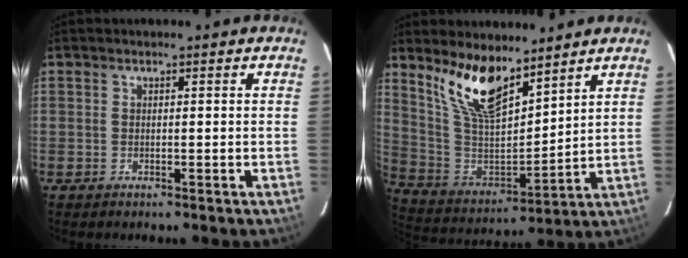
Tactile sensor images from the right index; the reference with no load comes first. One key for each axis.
{"total": 14.6, "fx": 10.4, "fy": 5.2, "fz": 8.9, "tx": -0.177, "ty": -0.003, "tz": 0.215}